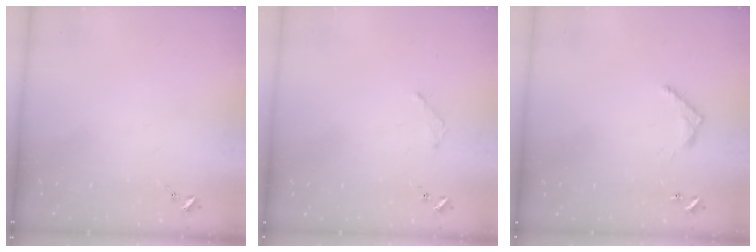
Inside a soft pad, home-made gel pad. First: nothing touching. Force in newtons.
{"total": 2.0, "press": 2.0, "slide": 0.3}
{"total": 6.3, "press": 6.3, "slide": 0.4}